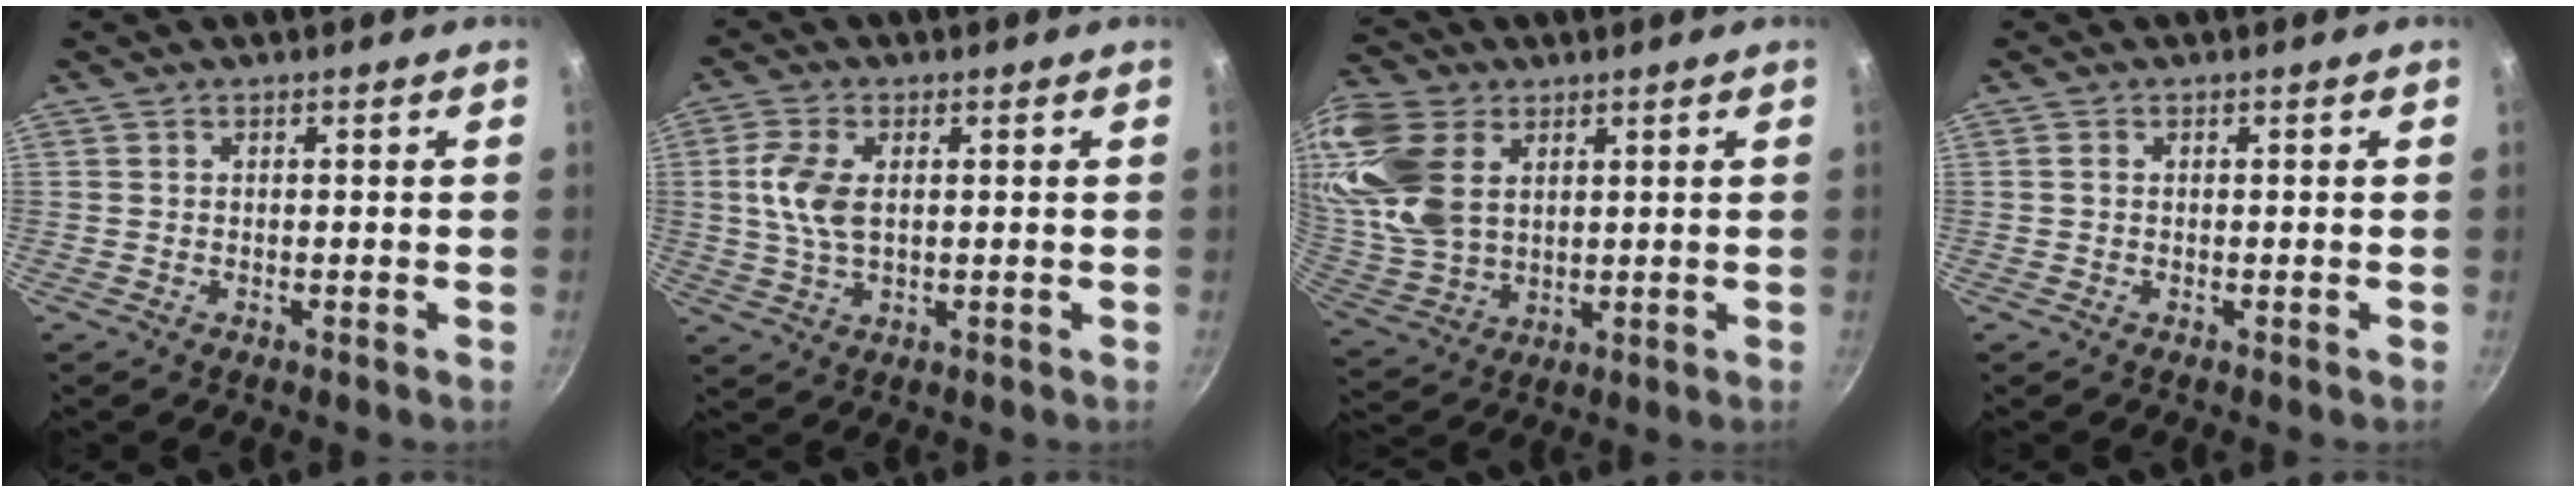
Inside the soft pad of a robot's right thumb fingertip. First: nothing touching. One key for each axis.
{"total": 7.7, "fx": 1.1, "fy": 4.3, "fz": 6.3, "tx": -0.127, "ty": 0.004, "tz": 0.021}
{"total": 17.3, "fx": 5.9, "fy": 11.7, "fz": 11.3, "tx": -0.229, "ty": -0.021, "tz": 0.123}
{"total": 0.6, "fx": 0.0, "fy": 0.5, "fz": 0.3, "tx": -0.005, "ty": 0.004, "tz": 0.000}